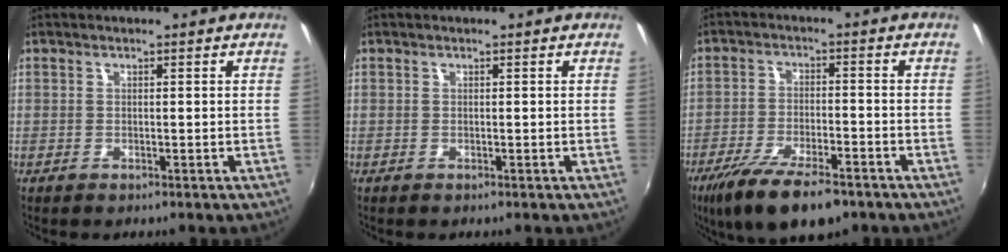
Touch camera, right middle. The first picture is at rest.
{"total": 0.0}
{"total": 13.5, "force": [-9.3, 4.2, 8.8], "torque": [-0.187, -0.034, -0.159]}